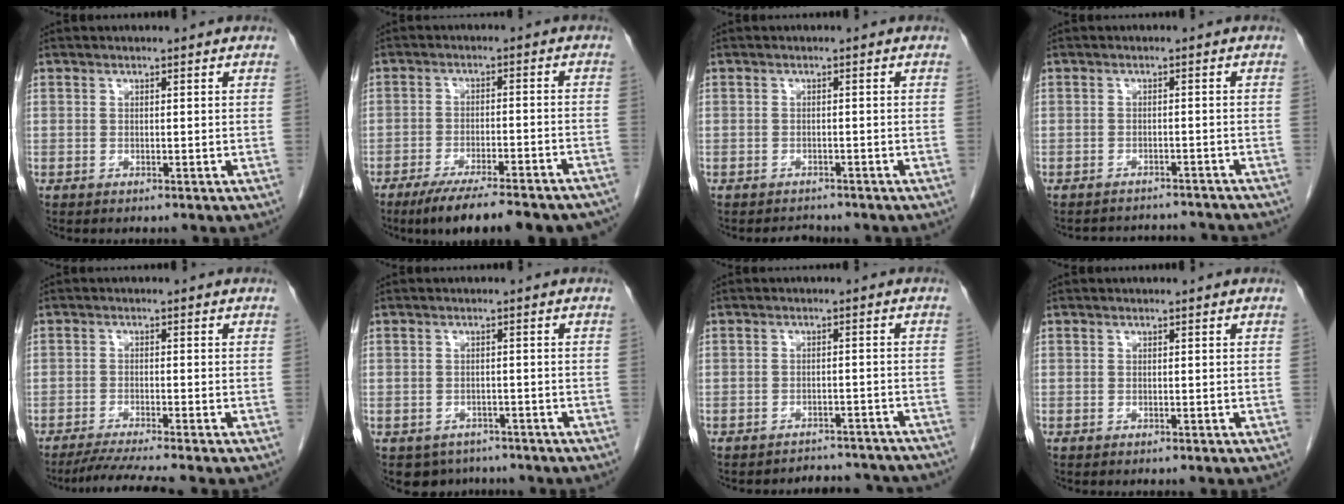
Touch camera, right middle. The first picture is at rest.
{"total": 18.6, "force": [-15.9, 2.6, 9.2], "torque": [-0.090, -0.007, -0.213]}
{"total": 1.9, "force": [-1.8, 0.6, 0.0], "torque": [-0.003, -0.005, -0.026]}
{"total": 8.9, "force": [-8.6, 1.8, 1.4], "torque": [-0.021, 0.011, -0.095]}
{"total": 5.9, "force": [-5.0, -1.4, 2.8], "torque": [-0.046, -0.022, -0.085]}
{"total": 4.1, "force": [-3.1, 2.7, 0.2], "torque": [0.002, 0.005, -0.042]}
{"total": 9.8, "force": [-9.5, 2.2, 1.0], "torque": [-0.005, 0.015, -0.099]}
{"total": 0.0}